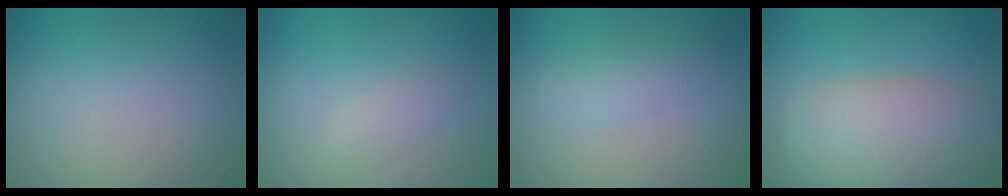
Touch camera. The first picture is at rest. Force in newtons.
{"total": 1.4, "press": 1.4, "slide": 0.1}
{"total": 2.2, "press": 2.2, "slide": 0.1}
{"total": 8.8, "press": 8.8, "slide": 0.4}